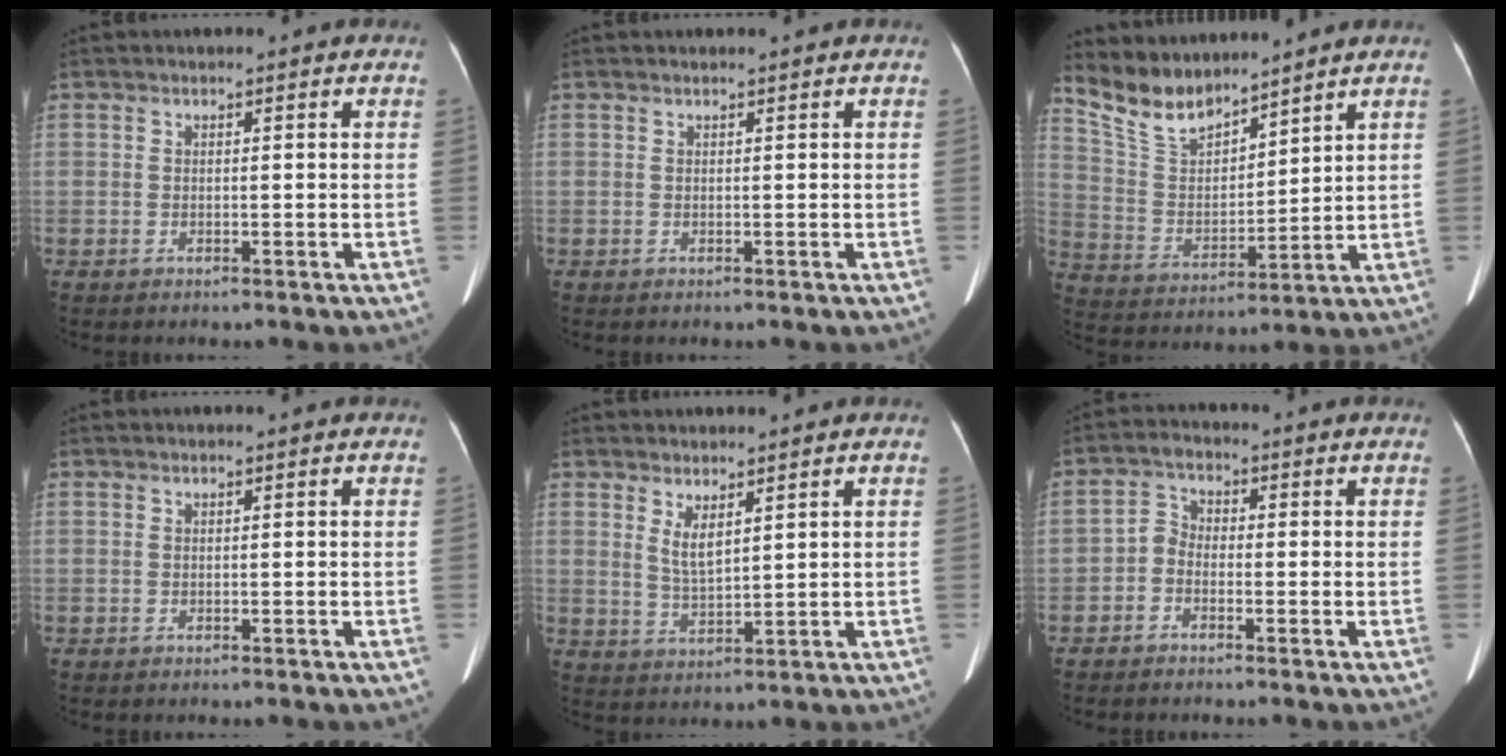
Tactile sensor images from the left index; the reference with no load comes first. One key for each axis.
{"total": 0.0}
{"total": 9.6, "fx": 8.9, "fy": 2.7, "fz": 2.2, "tx": -0.059, "ty": 0.009, "tz": 0.188}
{"total": 0.0}
{"total": 3.4, "fx": 2.1, "fy": 0.9, "fz": 2.6, "tx": -0.056, "ty": -0.010, "tz": 0.048}
{"total": 2.4, "fx": -1.3, "fy": 1.6, "fz": 1.2, "tx": -0.020, "ty": 0.004, "tz": -0.032}